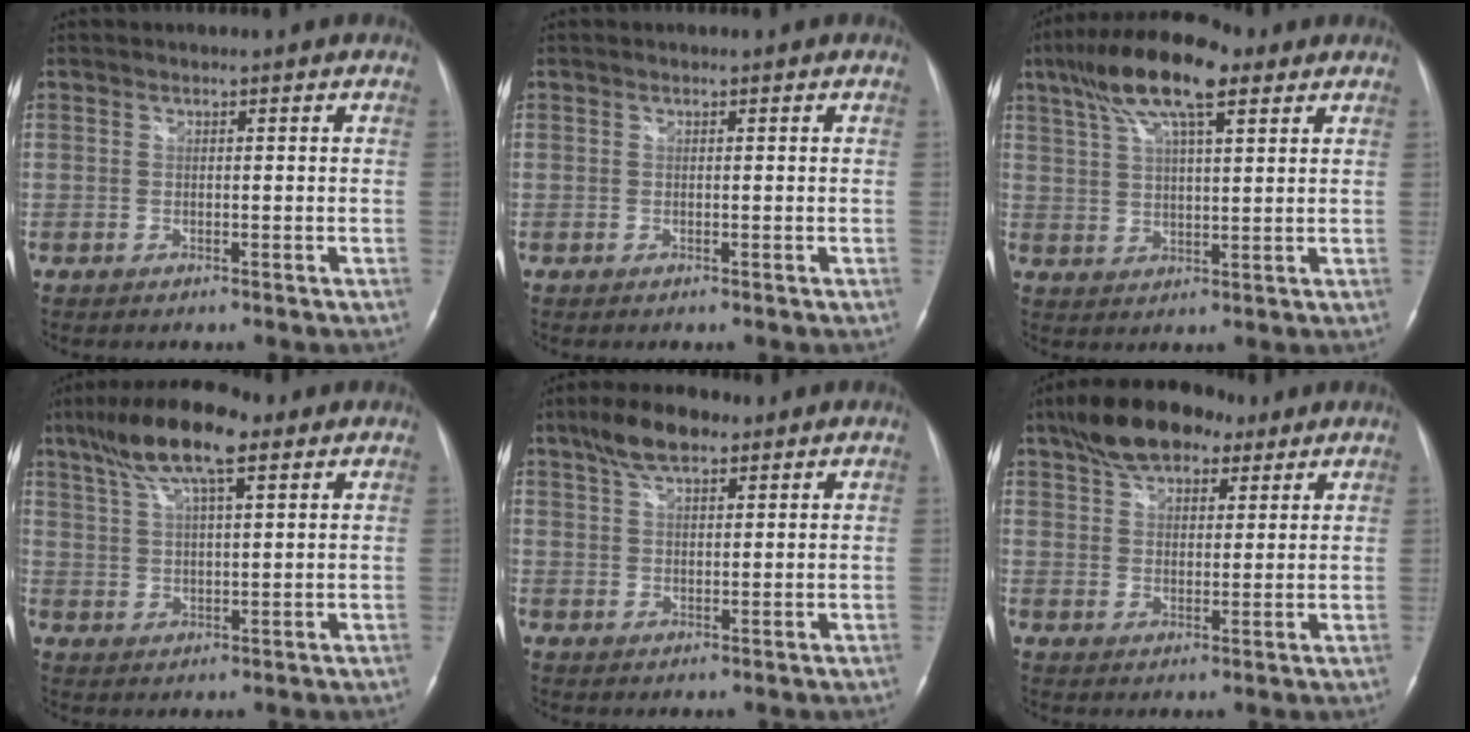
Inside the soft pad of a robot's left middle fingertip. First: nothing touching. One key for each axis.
{"total": 0.0}
{"total": 13.5, "fx": 7.9, "fy": 3.4, "fz": 10.3, "tx": -0.198, "ty": 0.033, "tz": 0.141}
{"total": 11.9, "fx": 7.3, "fy": 2.8, "fz": 8.9, "tx": -0.171, "ty": 0.025, "tz": 0.127}
{"total": 6.9, "fx": 4.6, "fy": 2.7, "fz": 4.4, "tx": -0.088, "ty": 0.019, "tz": 0.082}
{"total": 11.7, "fx": 8.0, "fy": 5.3, "fz": 6.7, "tx": -0.120, "ty": 0.033, "tz": 0.137}